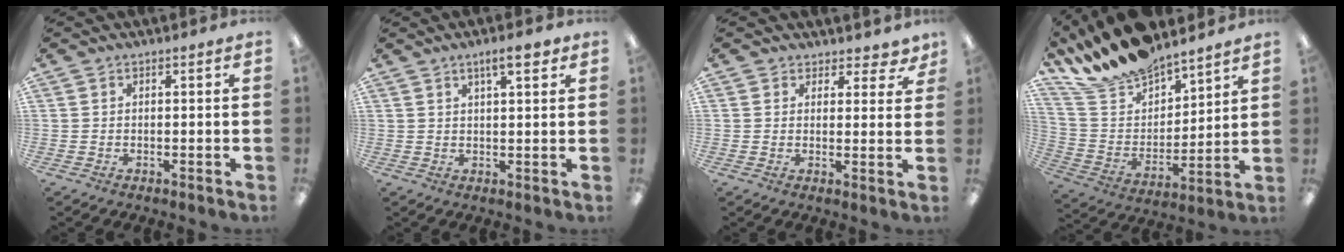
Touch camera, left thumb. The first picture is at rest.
{"total": 5.6, "force": [3.3, 1.7, 4.2], "torque": [-0.057, -0.010, 0.049]}
{"total": 3.4, "force": [2.4, 2.4, 0.4], "torque": [0.006, -0.016, 0.040]}
{"total": 16.8, "force": [15.6, 4.9, 3.8], "torque": [-0.111, -0.121, 0.288]}